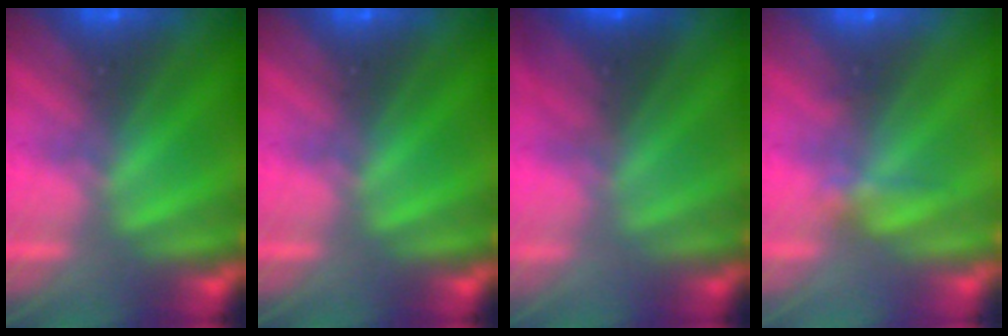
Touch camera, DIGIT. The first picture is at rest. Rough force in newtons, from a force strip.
{"total": 0.0}
{"total": 2.8}
{"total": 2.1}